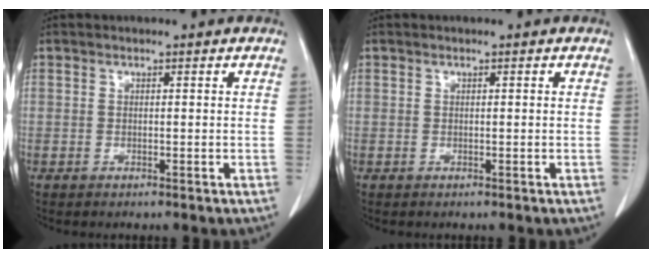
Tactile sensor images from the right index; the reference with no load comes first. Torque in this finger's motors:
{"motor_torque": [0.03, -0.06, 0.03, 0.01]}